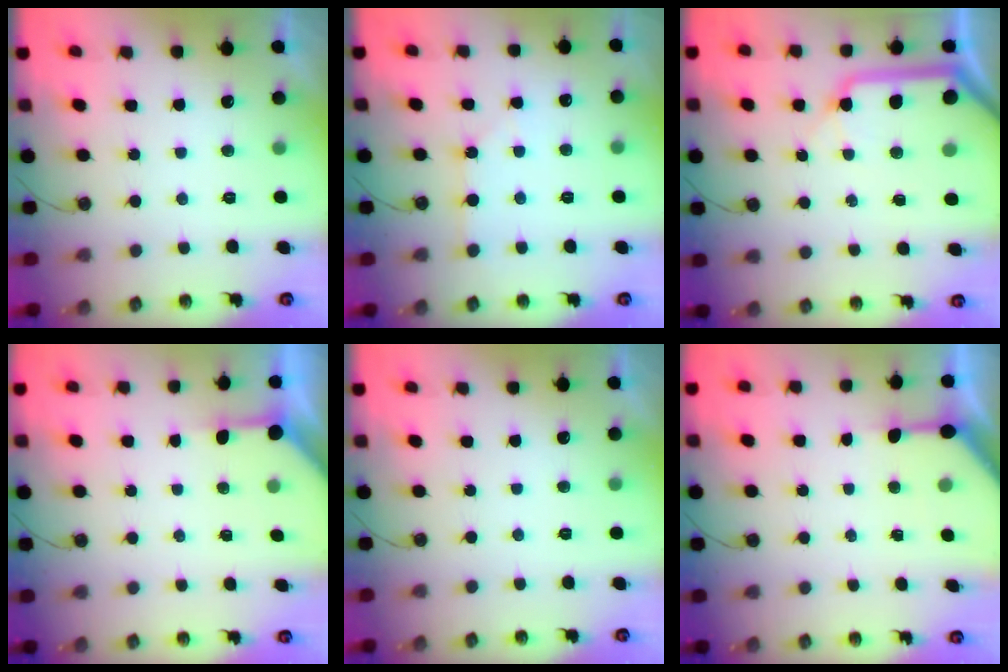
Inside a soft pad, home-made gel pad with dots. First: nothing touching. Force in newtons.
{"total": 1.5, "press": 1.5, "slide": 0.3}
{"total": 12.7, "press": 12.6, "slide": 2.0}
{"total": 3.4, "press": 3.4, "slide": 0.3}
{"total": 0.0}
{"total": 4.8, "press": 4.8, "slide": 0.4}